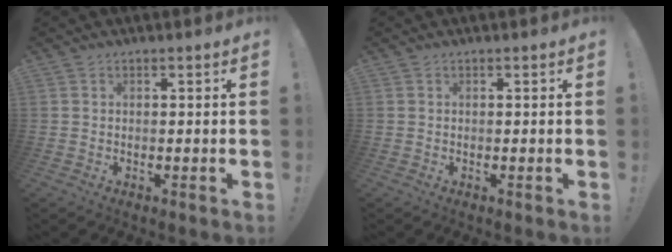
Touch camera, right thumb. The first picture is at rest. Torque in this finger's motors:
{"motor_torque": [-0.03, 0.02, -0.16, 0.17, 0.00]}